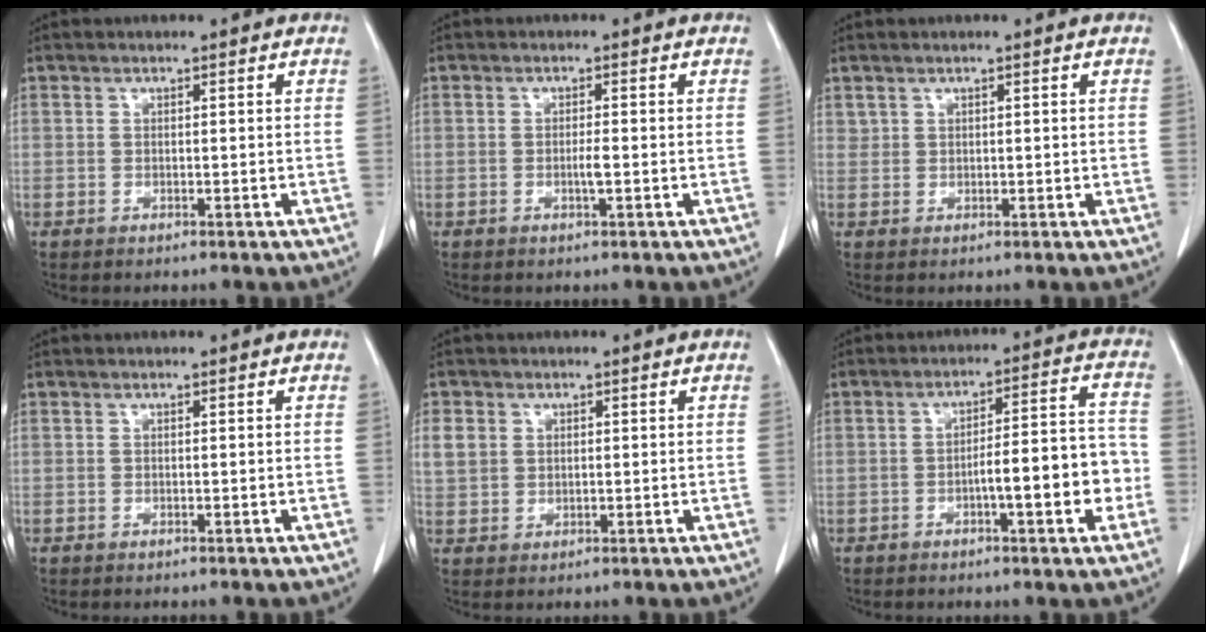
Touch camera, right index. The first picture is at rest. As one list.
[{"total": 1.5, "force": [-0.4, 0.0, 1.4], "torque": [-0.030, -0.001, -0.006]}, {"total": 0.9, "force": [0.7, 0.6, 0.1], "torque": [0.003, 0.004, 0.016]}, {"total": 0.0}, {"total": 5.1, "force": [1.6, 4.5, 2.0], "torque": [-0.052, 0.011, 0.039]}, {"total": 10.0, "force": [-2.9, 1.7, 9.4], "torque": [-0.136, 0.026, -0.038]}]